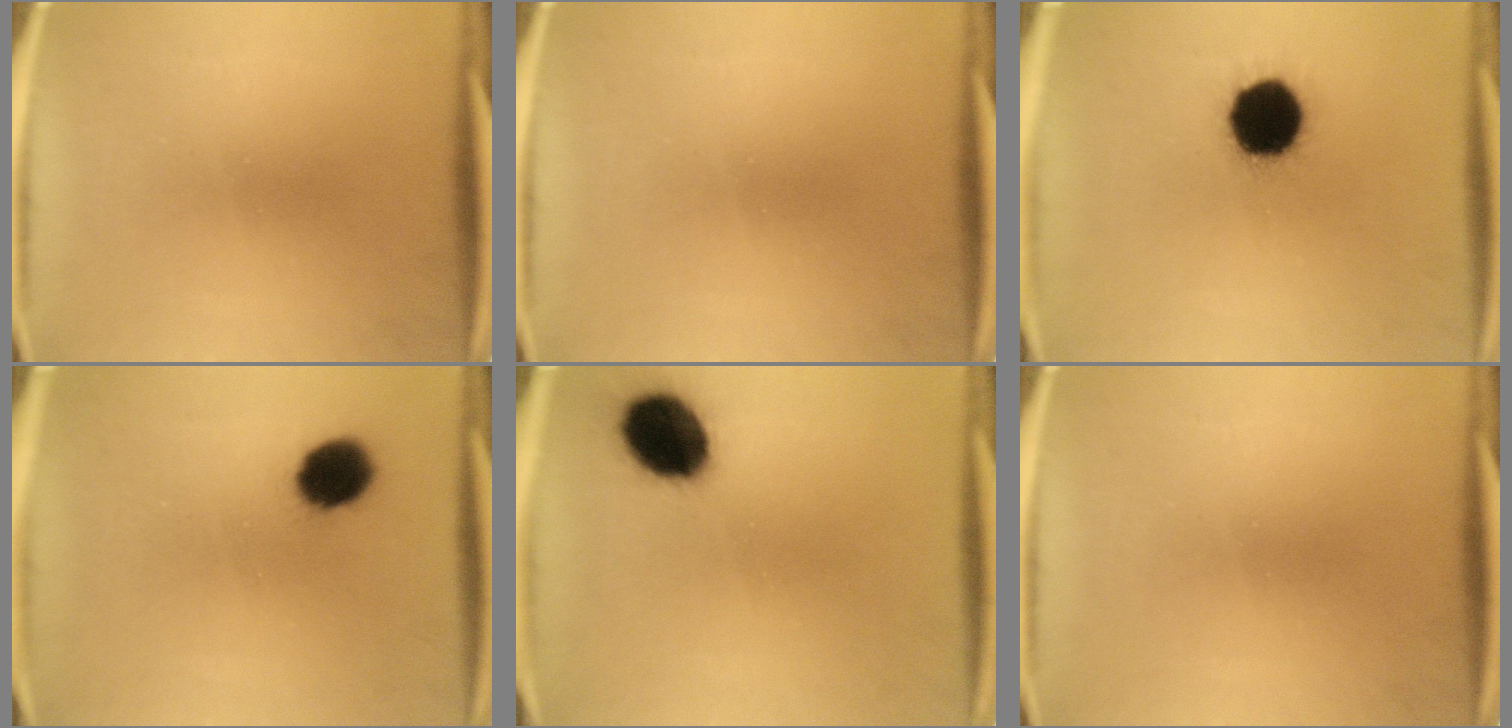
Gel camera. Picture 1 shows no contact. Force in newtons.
{"total": 0.0}
{"total": 16.9}
{"total": 9.1}
{"total": 13.8}
{"total": 0.0}